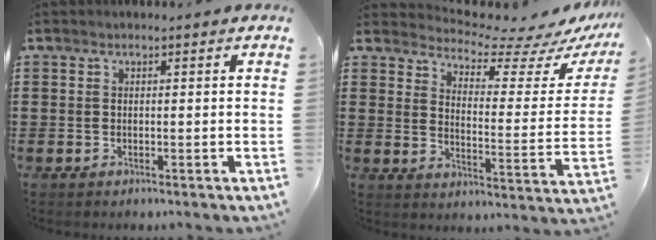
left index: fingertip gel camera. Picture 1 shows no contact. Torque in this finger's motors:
{"motor_torque": [-0.76, -0.56, -0.01, -0.03]}